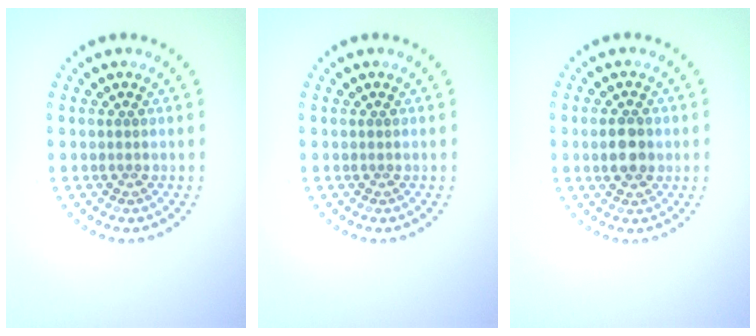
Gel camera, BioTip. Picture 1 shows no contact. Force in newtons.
{"total": 0.0}
{"total": 3.0, "press": 3.0, "slide": 0.1}